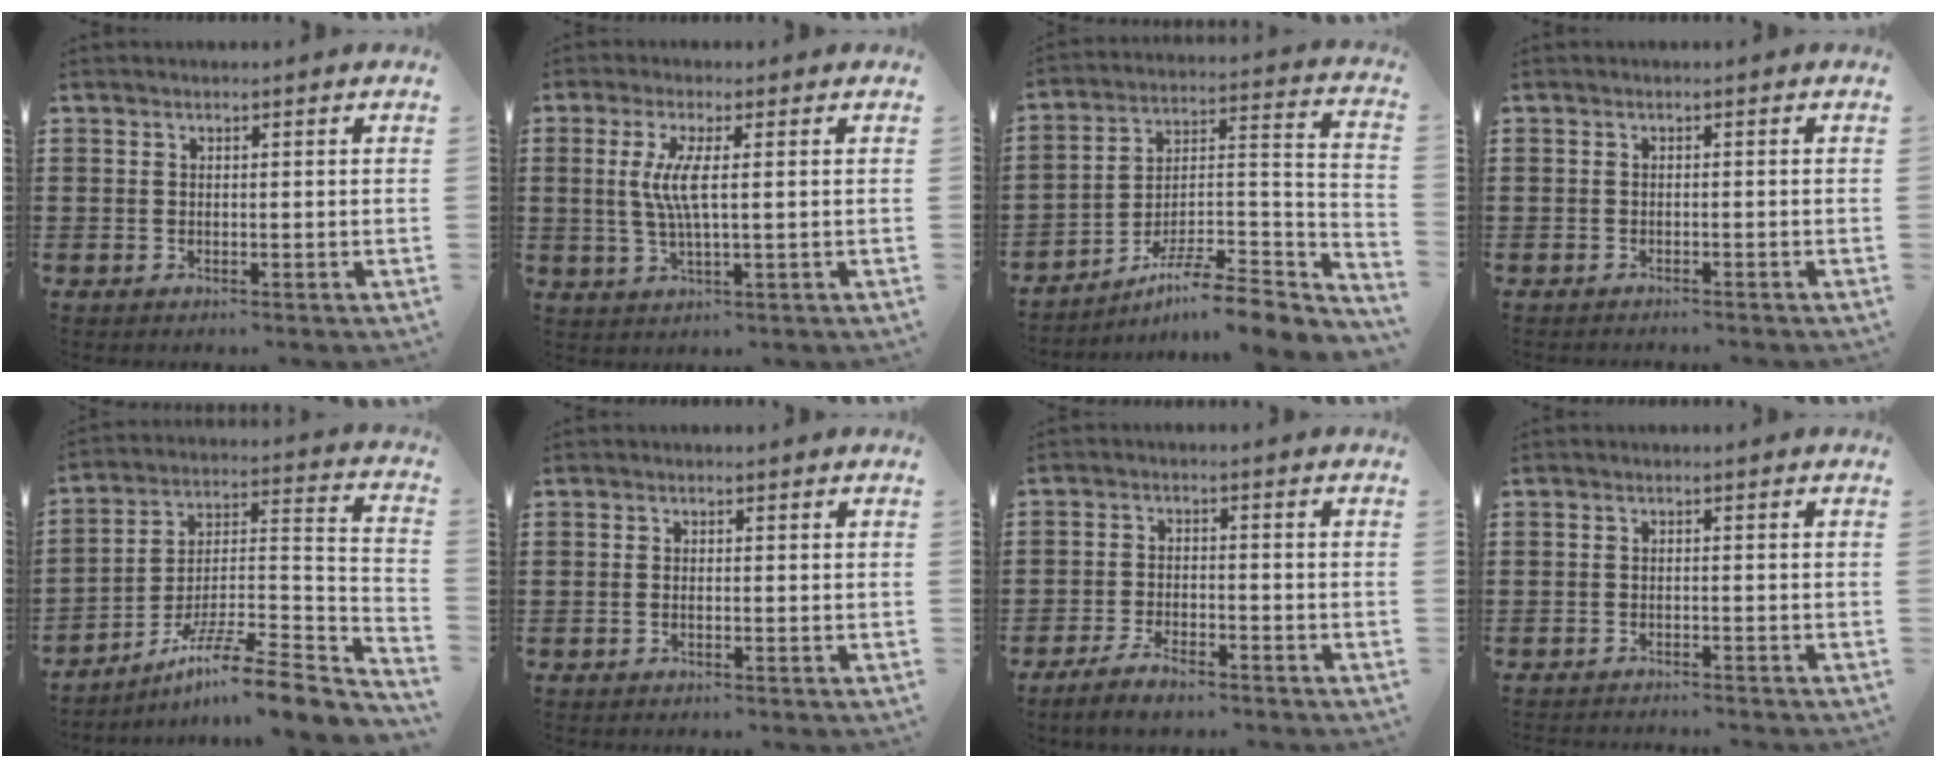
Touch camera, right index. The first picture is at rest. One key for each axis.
{"total": 5.4, "fx": 0.6, "fy": 0.5, "fz": 5.4, "tx": -0.123, "ty": -0.014, "tz": 0.002}
{"total": 7.3, "fx": -6.0, "fy": 0.8, "fz": 4.2, "tx": -0.062, "ty": -0.005, "tz": -0.121}
{"total": 0.8, "fx": -0.7, "fy": -0.1, "fz": 0.0, "tx": -0.002, "ty": -0.001, "tz": -0.016}
{"total": 9.8, "fx": -7.7, "fy": 0.6, "fz": 6.0, "tx": -0.094, "ty": 0.004, "tz": -0.153}
{"total": 0.5, "fx": -0.3, "fy": -0.1, "fz": 0.4, "tx": -0.008, "ty": -0.007, "tz": -0.004}
{"total": 3.6, "fx": -3.1, "fy": 0.8, "fz": 1.8, "tx": -0.036, "ty": 0.006, "tz": -0.061}
{"total": 1.3, "fx": -1.3, "fy": -0.2, "fz": -0.1, "tx": -0.002, "ty": 0.001, "tz": -0.027}